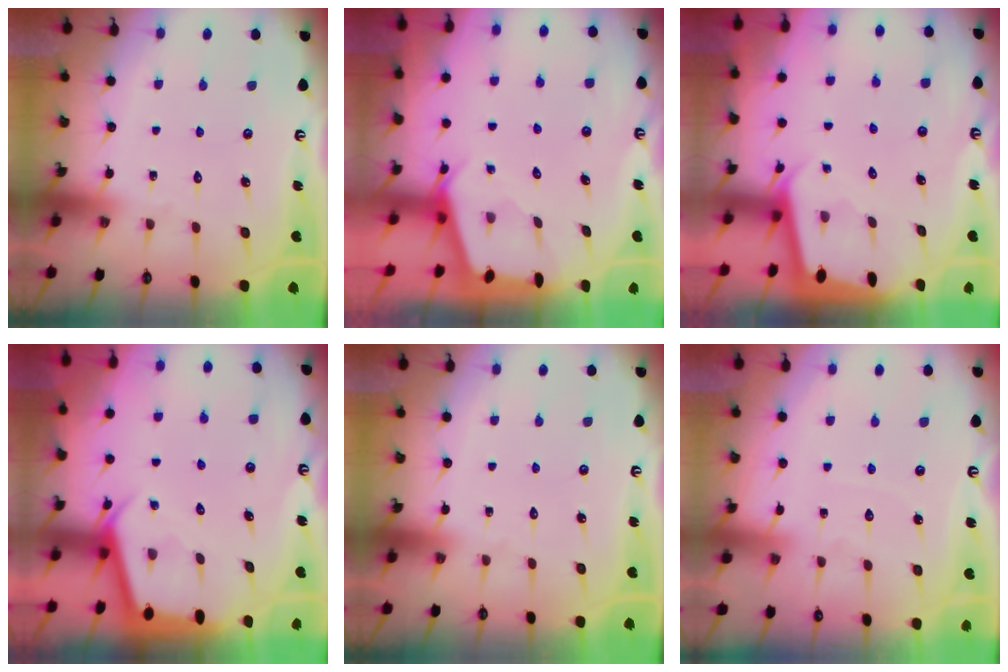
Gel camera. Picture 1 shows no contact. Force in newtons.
{"total": 2.4, "press": 2.4, "slide": 0.3}
{"total": 1.9, "press": 1.9, "slide": 0.1}
{"total": 3.1, "press": 3.1, "slide": 0.4}
{"total": 0.0}
{"total": 3.7, "press": 3.7, "slide": 0.6}